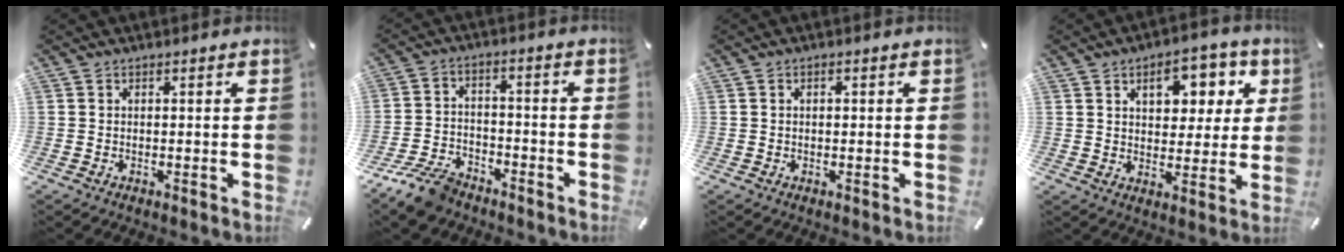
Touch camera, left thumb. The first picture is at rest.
{"total": 9.3, "force": [-7.2, 4.3, 3.9], "torque": [-0.077, 0.037, -0.136]}
{"total": 0.9, "force": [0.0, 0.5, 0.8], "torque": [-0.014, 0.002, 0.000]}
{"total": 10.7, "force": [4.7, 7.0, 6.6], "torque": [-0.078, -0.014, 0.073]}